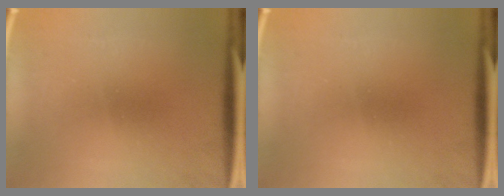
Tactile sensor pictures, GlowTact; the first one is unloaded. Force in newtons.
{"total": 0.0}